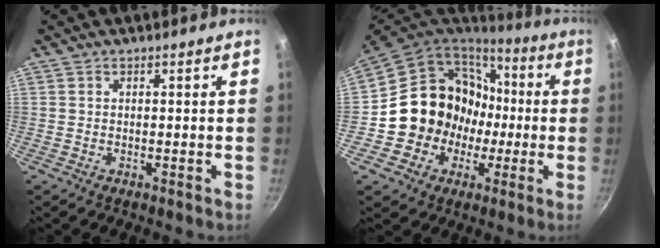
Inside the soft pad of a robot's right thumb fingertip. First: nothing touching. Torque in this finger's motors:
{"motor_torque": [-0.41, 1.14, 0.76, -0.84, 0.13]}